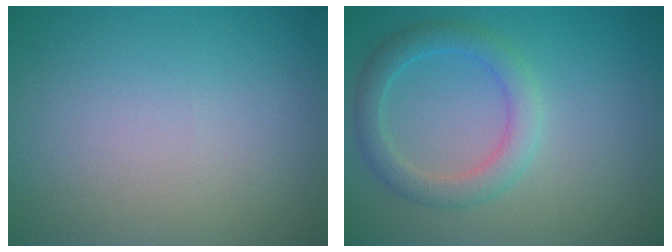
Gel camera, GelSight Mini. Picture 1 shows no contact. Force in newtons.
{"total": 3.2, "press": 3.2, "slide": 0.1}